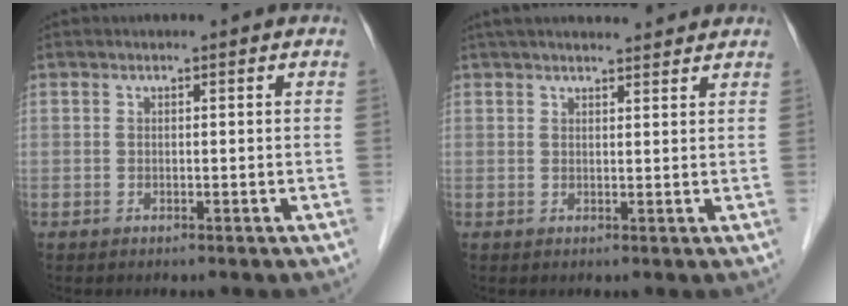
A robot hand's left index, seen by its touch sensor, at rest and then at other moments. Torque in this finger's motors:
{"motor_torque": [0.54, -0.70, 0.09, 0.02]}